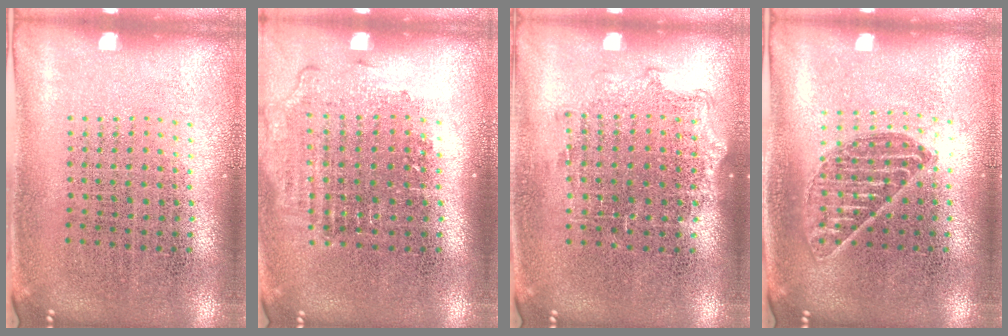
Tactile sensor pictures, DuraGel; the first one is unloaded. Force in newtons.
{"total": 1.3, "press": 1.1, "slide": 0.6}
{"total": 1.1, "press": 1.0, "slide": 0.4}
{"total": 1.1, "press": 1.1, "slide": 0.5}